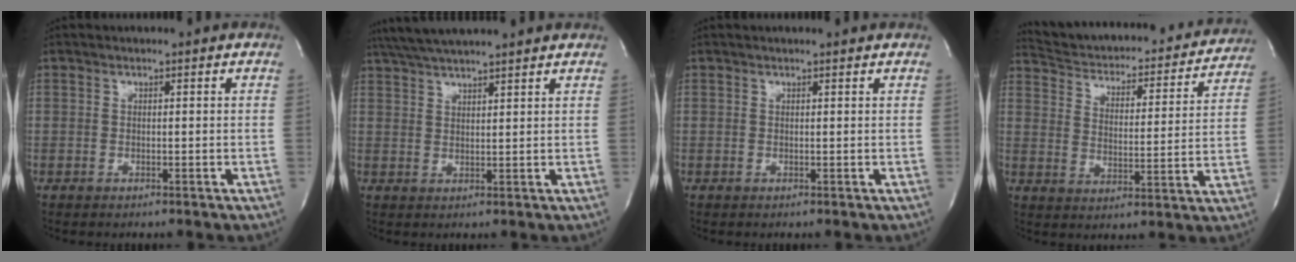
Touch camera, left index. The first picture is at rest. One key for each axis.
{"total": 10.6, "fx": 9.3, "fy": 0.2, "fz": 5.0, "tx": -0.091, "ty": 0.036, "tz": 0.143}
{"total": 1.4, "fx": 1.3, "fy": -0.2, "fz": 0.4, "tx": -0.011, "ty": 0.002, "tz": 0.016}
{"total": 22.5, "fx": 20.9, "fy": 5.2, "fz": 6.4, "tx": -0.098, "ty": -0.023, "tz": 0.275}